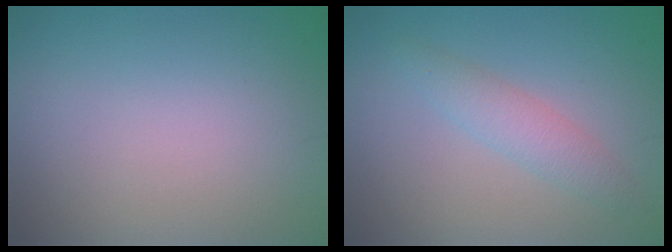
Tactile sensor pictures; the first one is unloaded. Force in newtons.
{"total": 2.4, "press": 2.4, "slide": 0.1}